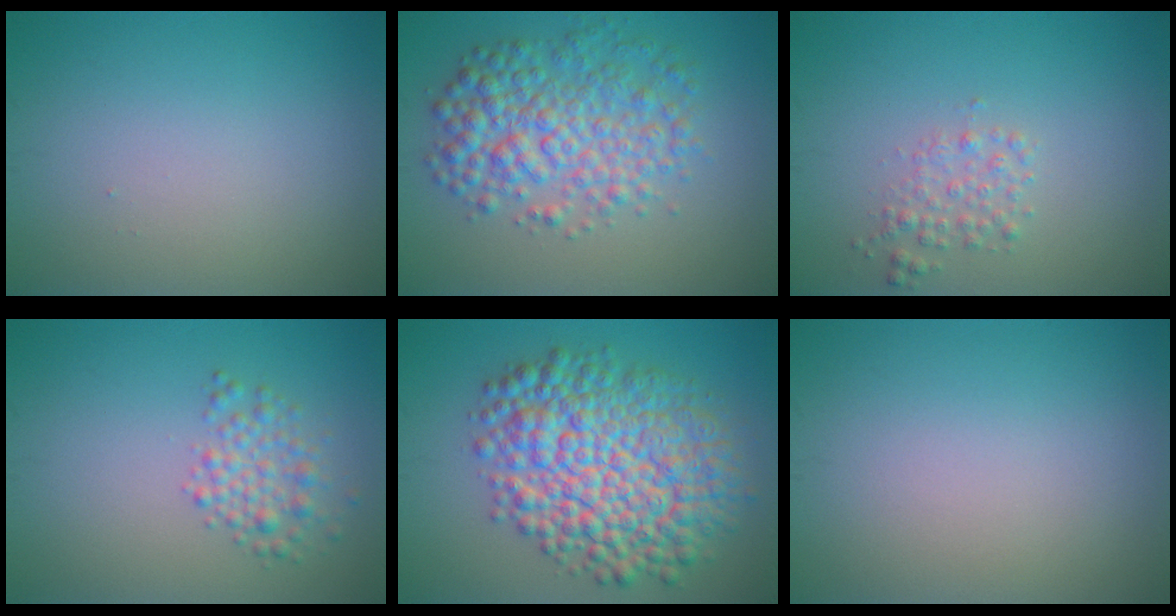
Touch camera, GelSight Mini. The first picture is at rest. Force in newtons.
{"total": 6.1, "press": 6.0, "slide": 0.1}
{"total": 1.7, "press": 1.7, "slide": 0.1}
{"total": 2.6, "press": 2.6, "slide": 0.1}
{"total": 10.9, "press": 10.9, "slide": 0.2}
{"total": 0.0}